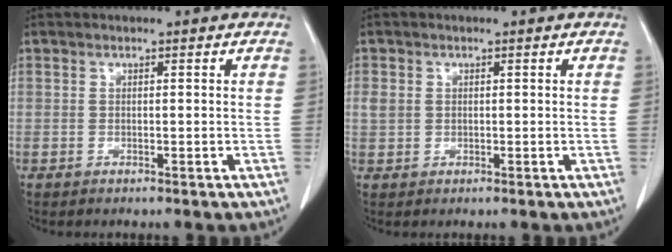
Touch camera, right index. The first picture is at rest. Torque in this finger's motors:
{"motor_torque": [0.34, 0.02, 0.13, 0.03]}